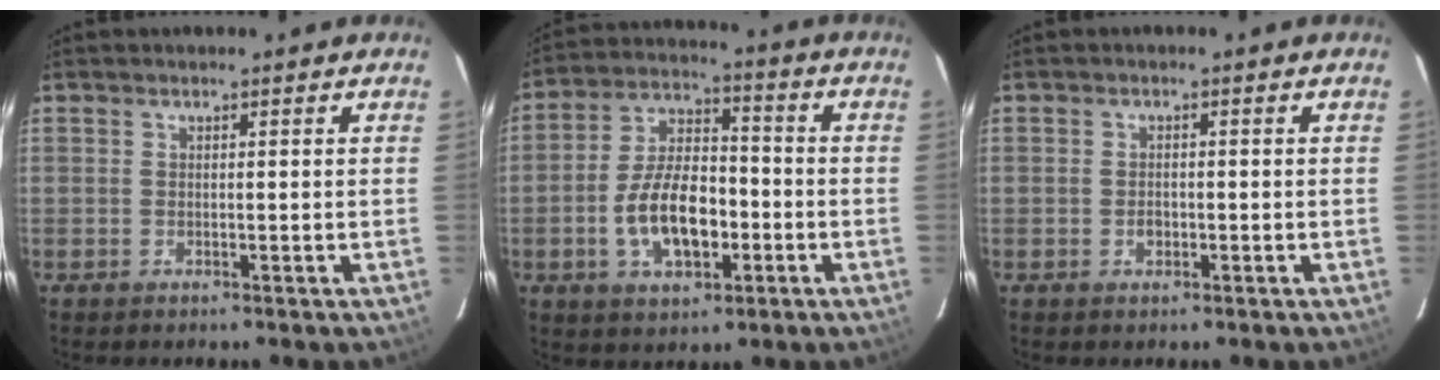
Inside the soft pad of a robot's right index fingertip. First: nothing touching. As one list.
[{"total": 12.5, "force": [-3.7, 6.6, 9.9], "torque": [-0.193, 0.015, -0.056]}, {"total": 2.0, "force": [-0.6, 1.4, 1.3], "torque": [-0.023, 0.002, -0.011]}]